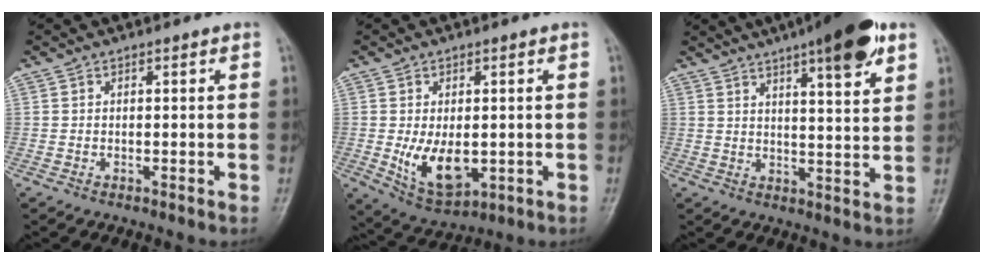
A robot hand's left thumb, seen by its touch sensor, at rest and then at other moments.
{"total": 9.1, "force": [-0.9, 5.2, 7.4], "torque": [-0.111, -0.015, 0.000]}
{"total": 14.2, "force": [8.3, 3.1, 11.1], "torque": [-0.144, -0.029, 0.117]}